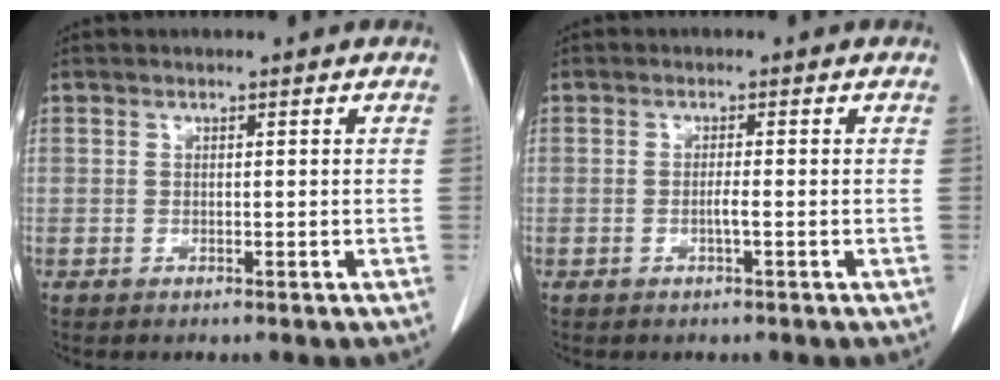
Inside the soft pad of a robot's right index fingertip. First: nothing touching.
{"total": 1.2, "force": [-0.4, -0.1, 1.1], "torque": [-0.021, 0.000, -0.008]}